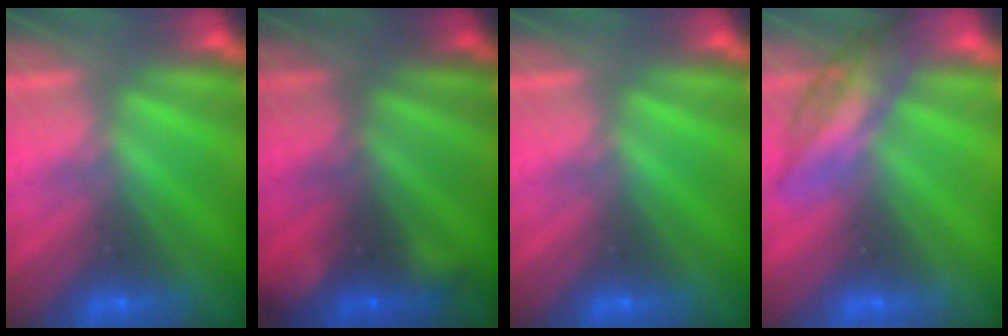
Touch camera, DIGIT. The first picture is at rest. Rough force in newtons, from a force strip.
{"total": 2.3}
{"total": 0.0}
{"total": 2.4}